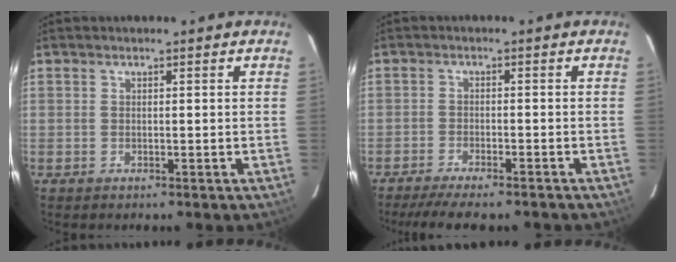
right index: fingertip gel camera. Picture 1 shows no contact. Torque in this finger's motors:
{"motor_torque": [1.07, -1.07, 0.37, 0.09]}